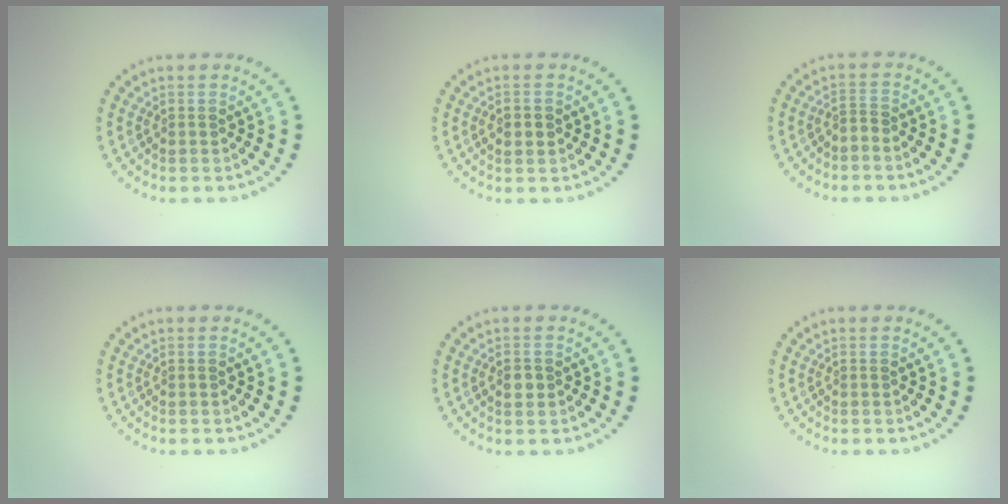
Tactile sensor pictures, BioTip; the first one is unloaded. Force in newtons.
{"total": 2.1, "press": 2.1, "slide": 0.1}
{"total": 0.9, "press": 0.3, "slide": 0.8}
{"total": 0.0}
{"total": 1.6, "press": 1.6, "slide": 0.3}
{"total": 0.0}